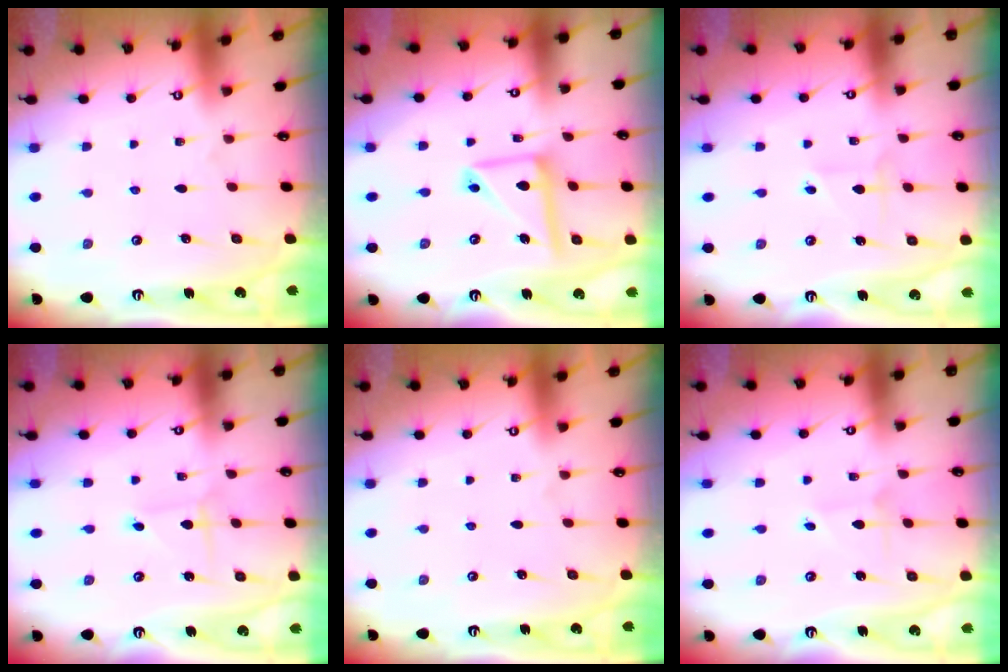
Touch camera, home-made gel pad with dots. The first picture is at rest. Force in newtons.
{"total": 13.3, "press": 13.2, "slide": 1.3}
{"total": 2.8, "press": 2.6, "slide": 0.9}
{"total": 1.4, "press": 1.4, "slide": 0.1}
{"total": 0.0}
{"total": 1.4, "press": 1.4, "slide": 0.1}